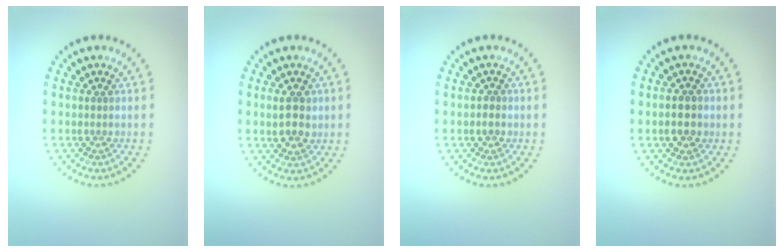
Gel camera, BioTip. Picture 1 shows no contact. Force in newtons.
{"total": 2.7, "press": 2.7, "slide": 0.6}
{"total": 0.6, "press": 0.6, "slide": 0.3}
{"total": 2.4, "press": 2.3, "slide": 0.3}